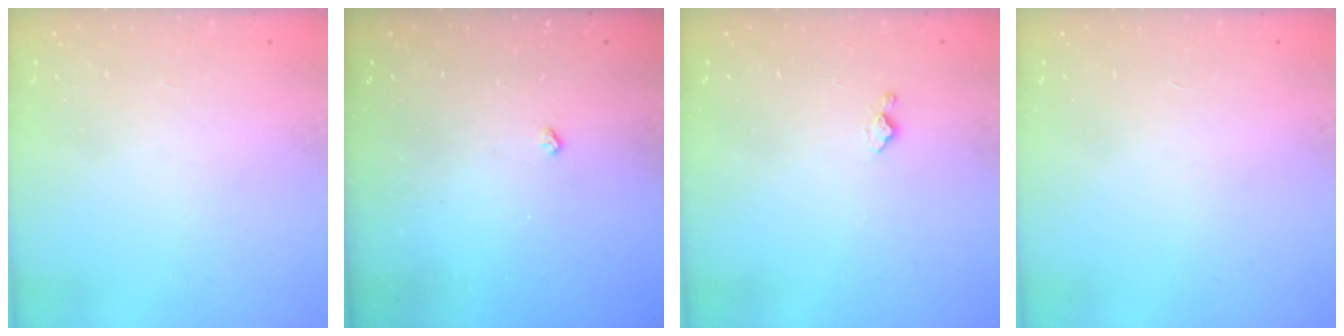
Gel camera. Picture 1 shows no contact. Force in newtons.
{"total": 2.2, "press": 2.1, "slide": 0.4}
{"total": 5.3, "press": 5.2, "slide": 0.6}
{"total": 0.0}